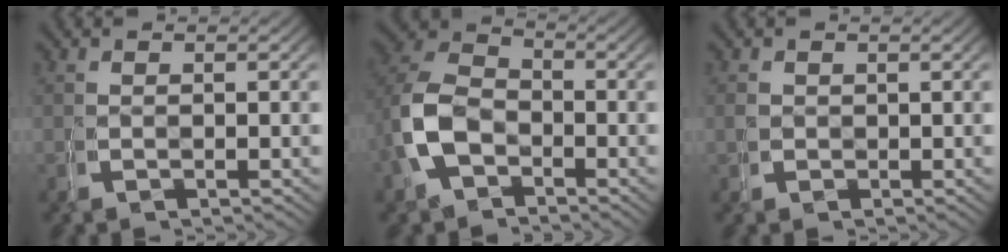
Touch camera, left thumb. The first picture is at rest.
{"total": 6.1, "force": [-0.8, 5.3, 2.9], "torque": [-0.074, -0.010, -0.020]}
{"total": 1.1, "force": [0.1, 0.8, -0.7], "torque": [0.012, -0.002, 0.002]}